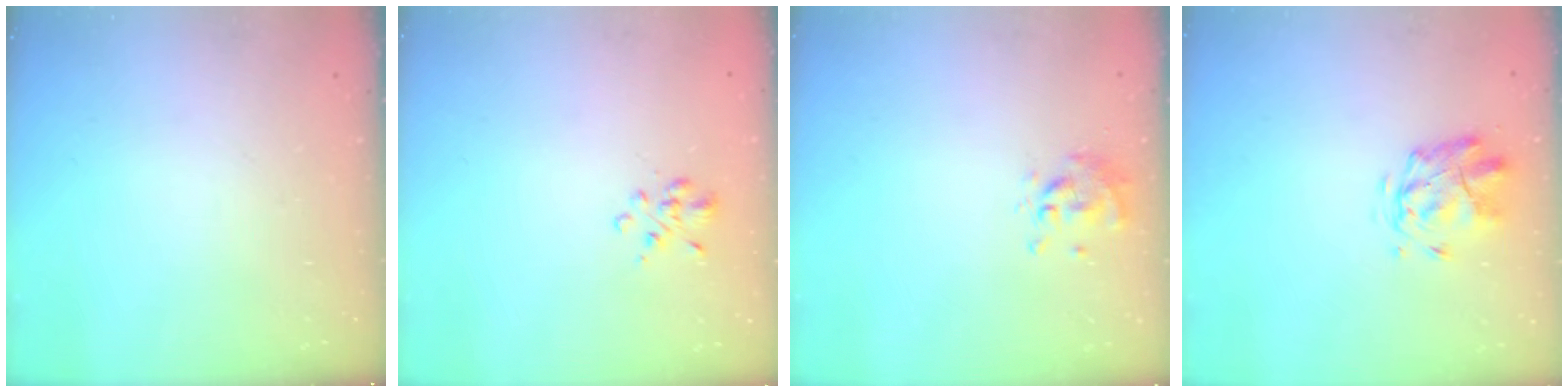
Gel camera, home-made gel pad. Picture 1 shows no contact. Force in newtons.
{"total": 1.9, "press": 1.7, "slide": 0.8}
{"total": 0.6, "press": 0.6, "slide": 0.2}
{"total": 2.7, "press": 2.4, "slide": 1.3}